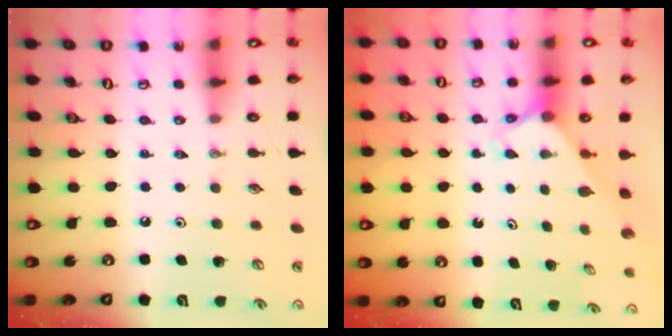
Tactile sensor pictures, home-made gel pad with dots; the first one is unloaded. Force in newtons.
{"total": 2.3, "press": 2.3, "slide": 0.1}